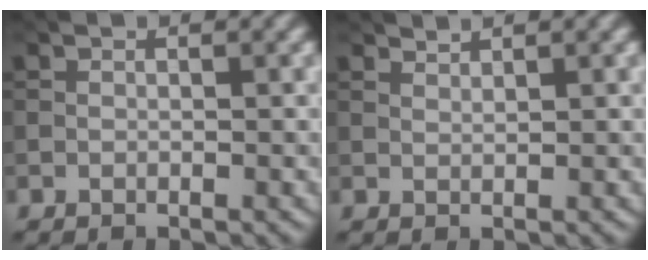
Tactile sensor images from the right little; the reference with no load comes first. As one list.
[{"total": 1.1, "force": [1.1, 0.0, 0.2], "torque": [-0.002, -0.001, 0.021]}]